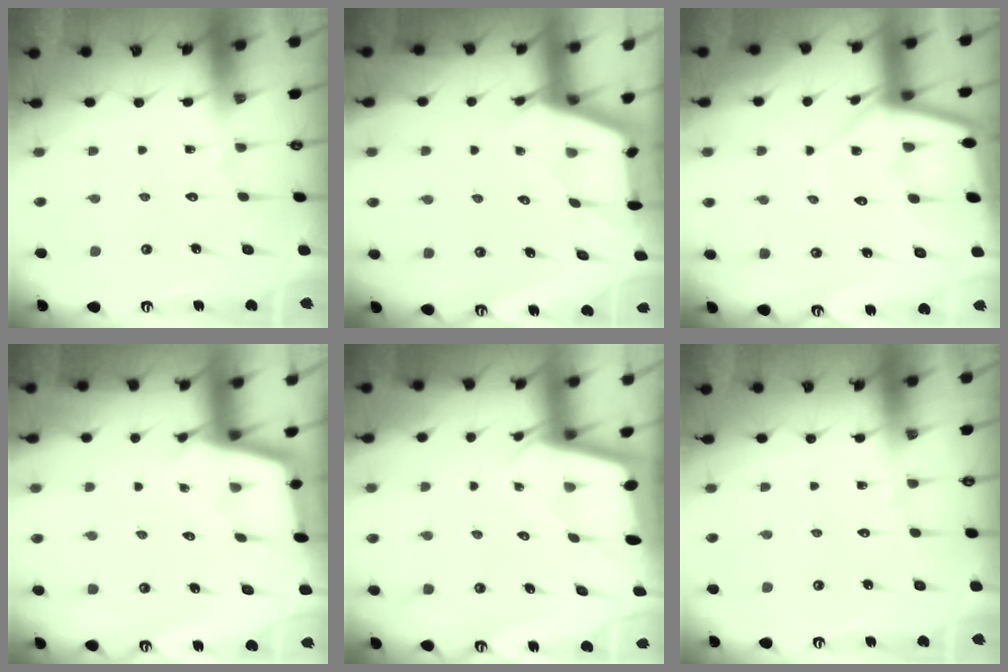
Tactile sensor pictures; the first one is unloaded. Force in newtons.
{"total": 2.6, "press": 2.6, "slide": 0.4}
{"total": 9.0, "press": 8.9, "slide": 0.8}
{"total": 2.5, "press": 2.5, "slide": 0.2}
{"total": 2.1, "press": 2.1, "slide": 0.2}
{"total": 0.0}